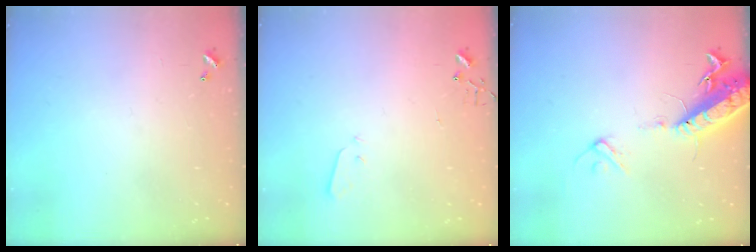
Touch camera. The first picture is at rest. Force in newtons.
{"total": 2.1, "press": 2.1, "slide": 0.3}
{"total": 15.6, "press": 15.2, "slide": 3.5}